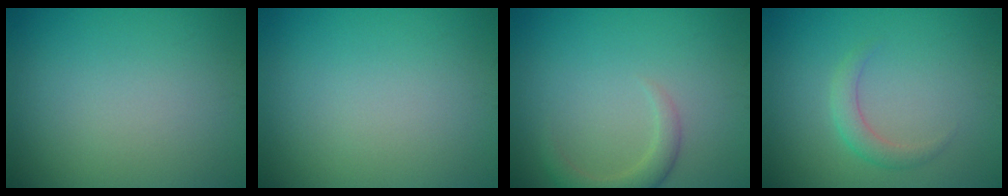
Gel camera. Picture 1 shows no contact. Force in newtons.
{"total": 0.0}
{"total": 2.4, "press": 2.3, "slide": 0.3}
{"total": 1.8, "press": 1.8, "slide": 0.0}